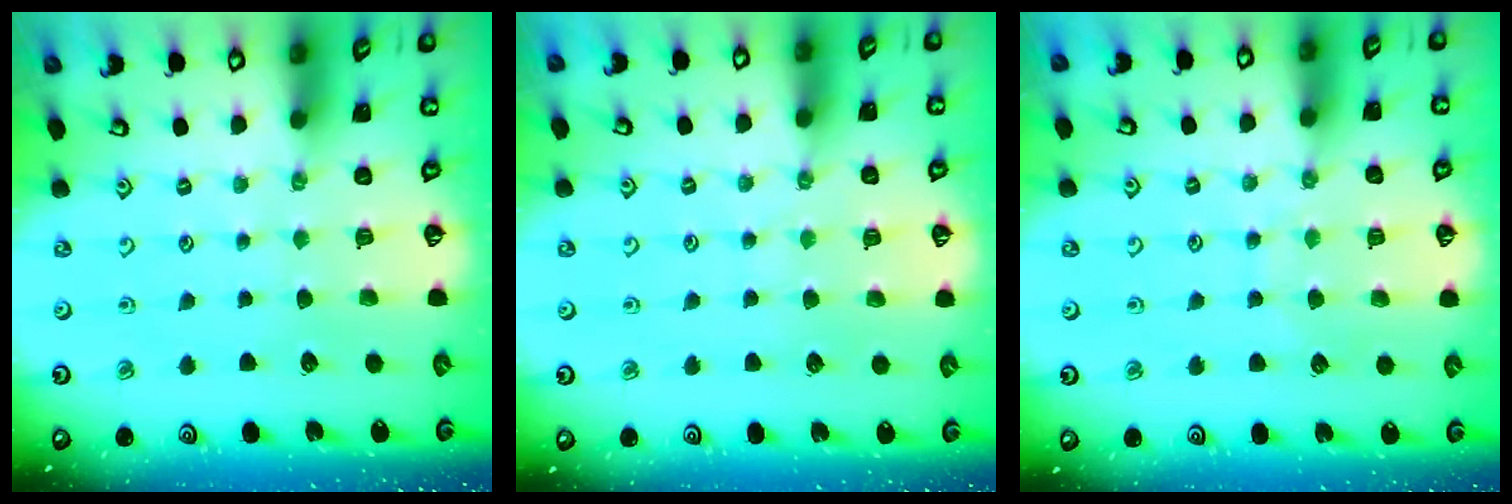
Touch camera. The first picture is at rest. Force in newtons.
{"total": 4.4, "press": 4.4, "slide": 0.5}
{"total": 7.1, "press": 7.1, "slide": 0.5}